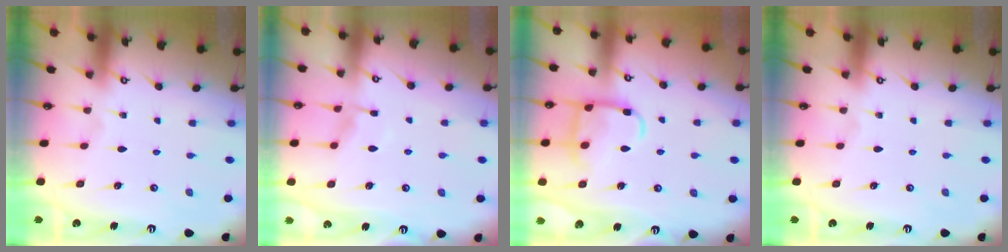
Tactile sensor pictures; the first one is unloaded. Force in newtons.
{"total": 5.7, "press": 5.6, "slide": 0.6}
{"total": 12.9, "press": 12.9, "slide": 1.2}
{"total": 0.0}